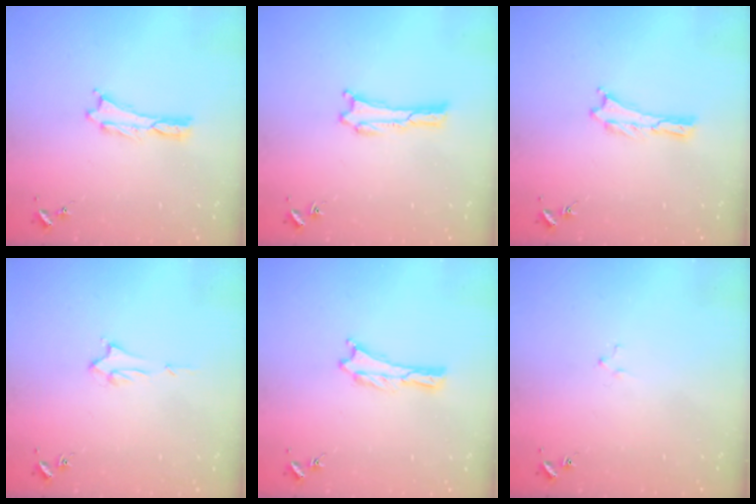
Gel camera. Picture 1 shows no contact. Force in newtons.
{"total": 0.0}
{"total": 0.0}
{"total": 1.4, "press": 1.4, "slide": 0.2}
{"total": 0.0}
{"total": 1.5, "press": 1.5, "slide": 0.2}